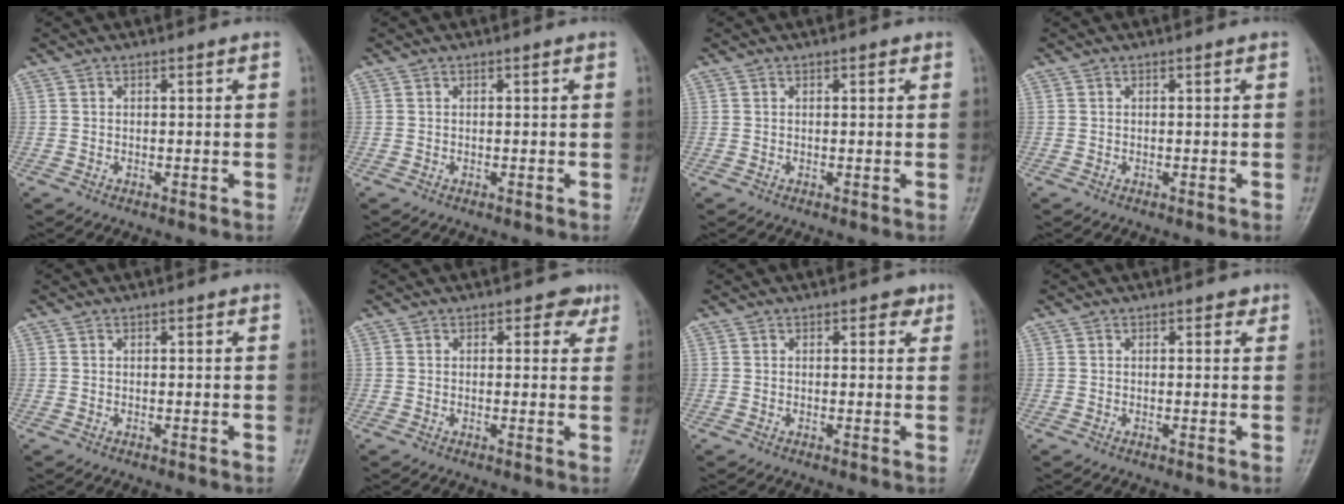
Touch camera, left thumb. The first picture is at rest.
{"total": 0.0}
{"total": 1.1, "force": [0.6, 0.5, 0.8], "torque": [-0.005, 0.000, 0.004]}
{"total": 0.0}
{"total": 0.7, "force": [0.3, 0.3, 0.5], "torque": [-0.005, 0.000, 0.003]}
{"total": 3.4, "force": [1.8, 2.2, 1.7], "torque": [0.007, -0.005, 0.017]}
{"total": 2.4, "force": [1.3, 1.4, 1.4], "torque": [-0.001, -0.003, 0.013]}
{"total": 1.7, "force": [1.0, 1.0, 1.0], "torque": [-0.001, -0.002, 0.008]}